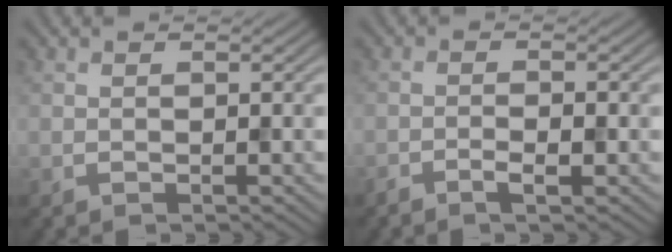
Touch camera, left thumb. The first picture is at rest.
{"total": 1.9, "force": [-1.2, 0.4, 1.5], "torque": [-0.029, 0.001, -0.023]}